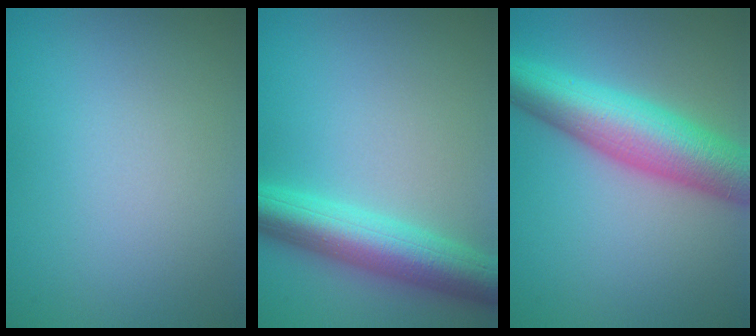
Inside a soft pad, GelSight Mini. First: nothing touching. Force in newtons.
{"total": 6.7, "press": 6.7, "slide": 0.3}
{"total": 8.5, "press": 8.5, "slide": 0.1}